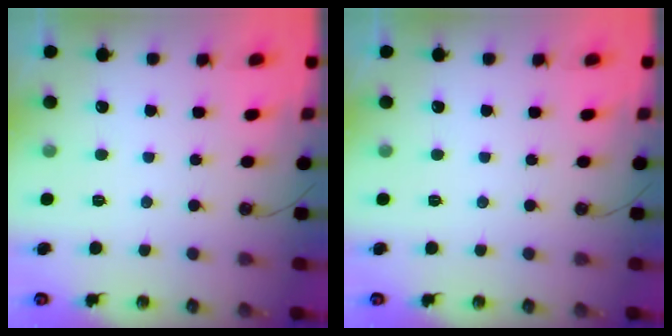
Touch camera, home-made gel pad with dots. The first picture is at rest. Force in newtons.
{"total": 0.0}